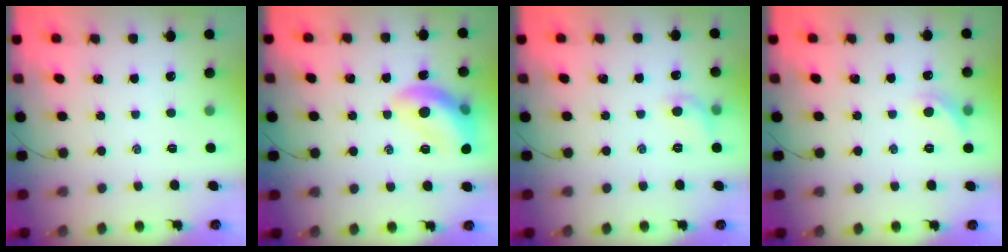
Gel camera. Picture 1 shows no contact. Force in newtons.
{"total": 14.1, "press": 14.0, "slide": 1.6}
{"total": 5.9, "press": 5.7, "slide": 1.5}
{"total": 6.4, "press": 6.3, "slide": 1.4}